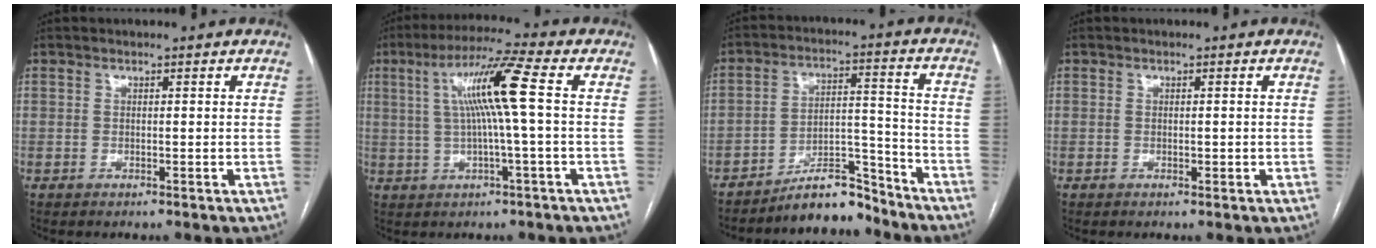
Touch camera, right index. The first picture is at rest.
{"total": 10.1, "force": [1.4, -0.9, 9.9], "torque": [-0.181, 0.017, 0.026]}
{"total": 8.8, "force": [-8.1, 2.2, 2.9], "torque": [-0.039, 0.038, -0.134]}
{"total": 0.9, "force": [-0.1, 0.6, 0.6], "torque": [-0.006, 0.000, 0.000]}